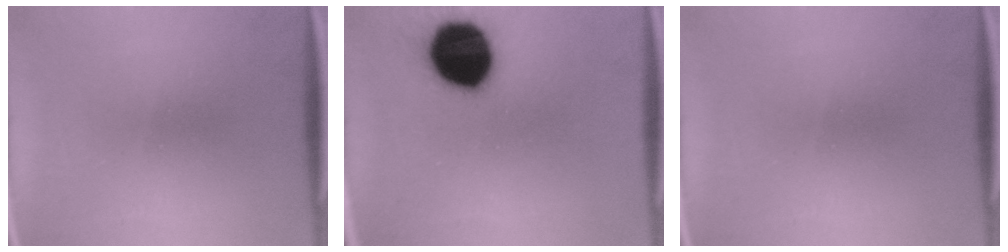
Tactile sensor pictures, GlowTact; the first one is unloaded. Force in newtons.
{"total": 19.6}
{"total": 0.0}